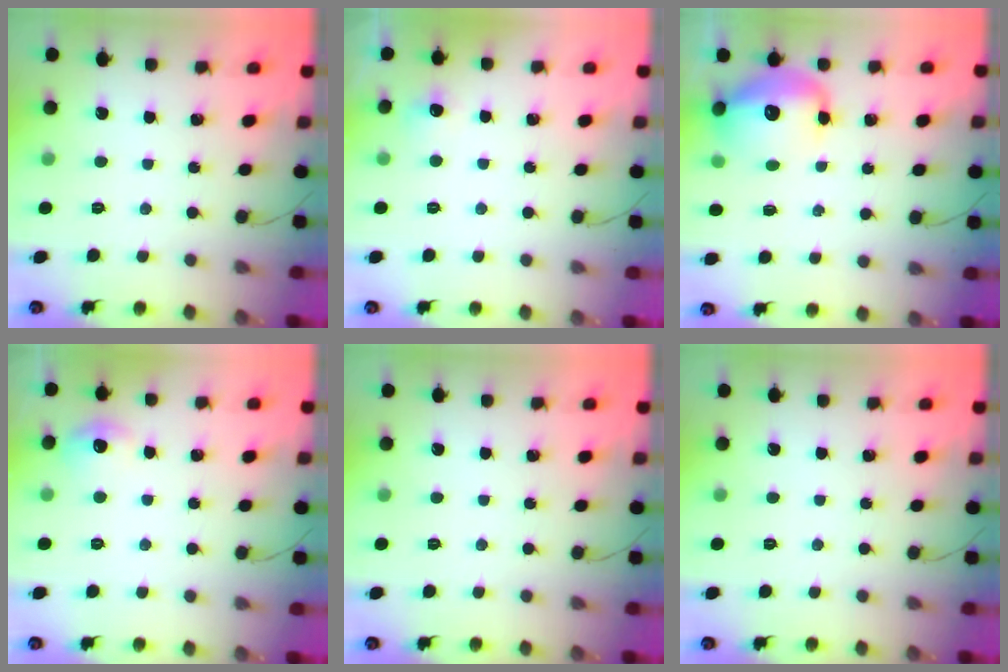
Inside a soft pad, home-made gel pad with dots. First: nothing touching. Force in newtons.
{"total": 10.6, "press": 4.4, "slide": 9.7}
{"total": 14.2, "press": 13.7, "slide": 3.7}
{"total": 6.3, "press": 6.2, "slide": 1.2}
{"total": 0.0}
{"total": 0.0}